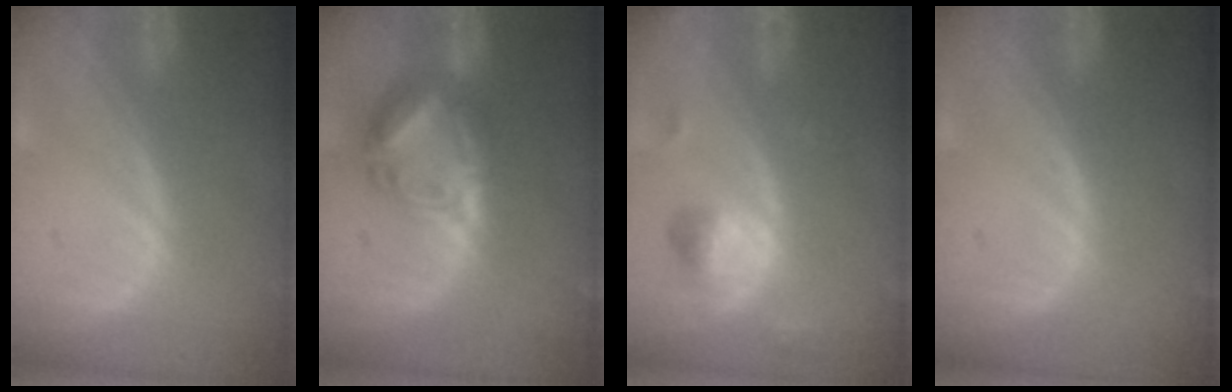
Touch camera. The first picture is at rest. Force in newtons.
{"total": 8.2, "press": 7.0, "slide": 4.2}
{"total": 4.8, "press": 4.8, "slide": 0.7}
{"total": 0.0}